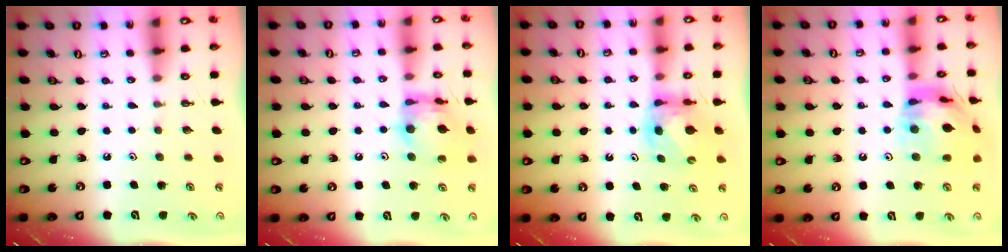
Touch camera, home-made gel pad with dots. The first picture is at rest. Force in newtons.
{"total": 11.7, "press": 11.7, "slide": 1.1}
{"total": 6.1, "press": 6.0, "slide": 0.4}
{"total": 16.2, "press": 16.1, "slide": 1.9}